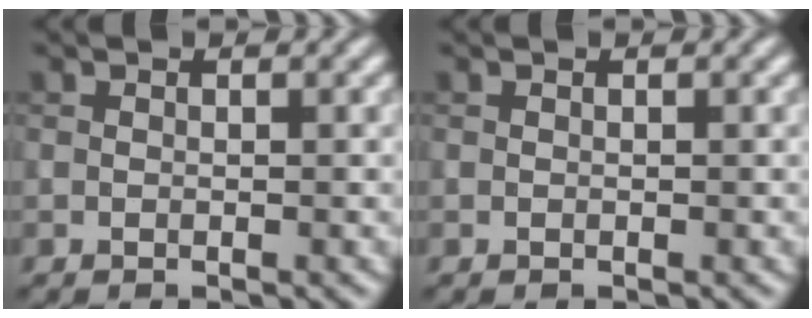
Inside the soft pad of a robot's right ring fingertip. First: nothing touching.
{"total": 0.0}